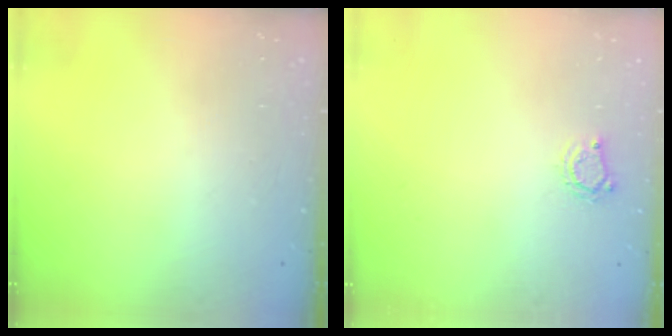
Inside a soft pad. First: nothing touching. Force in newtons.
{"total": 3.6, "press": 3.6, "slide": 0.5}